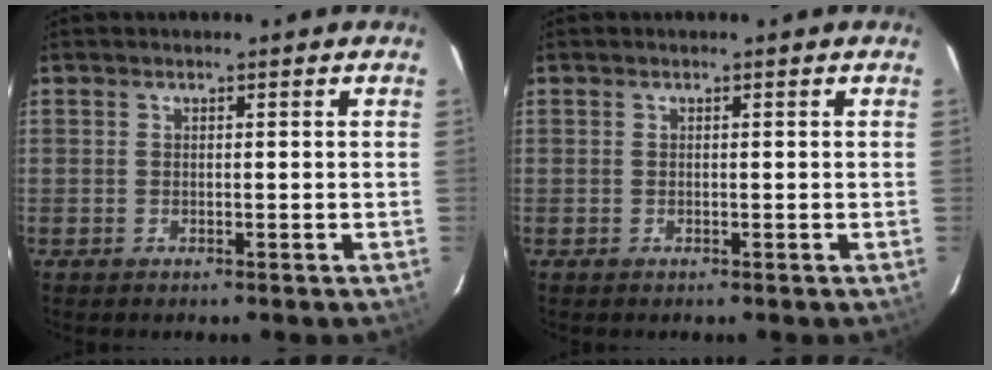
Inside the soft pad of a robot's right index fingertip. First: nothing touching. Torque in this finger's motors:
{"motor_torque": [0.00, 0.00, 0.02, 0.00]}